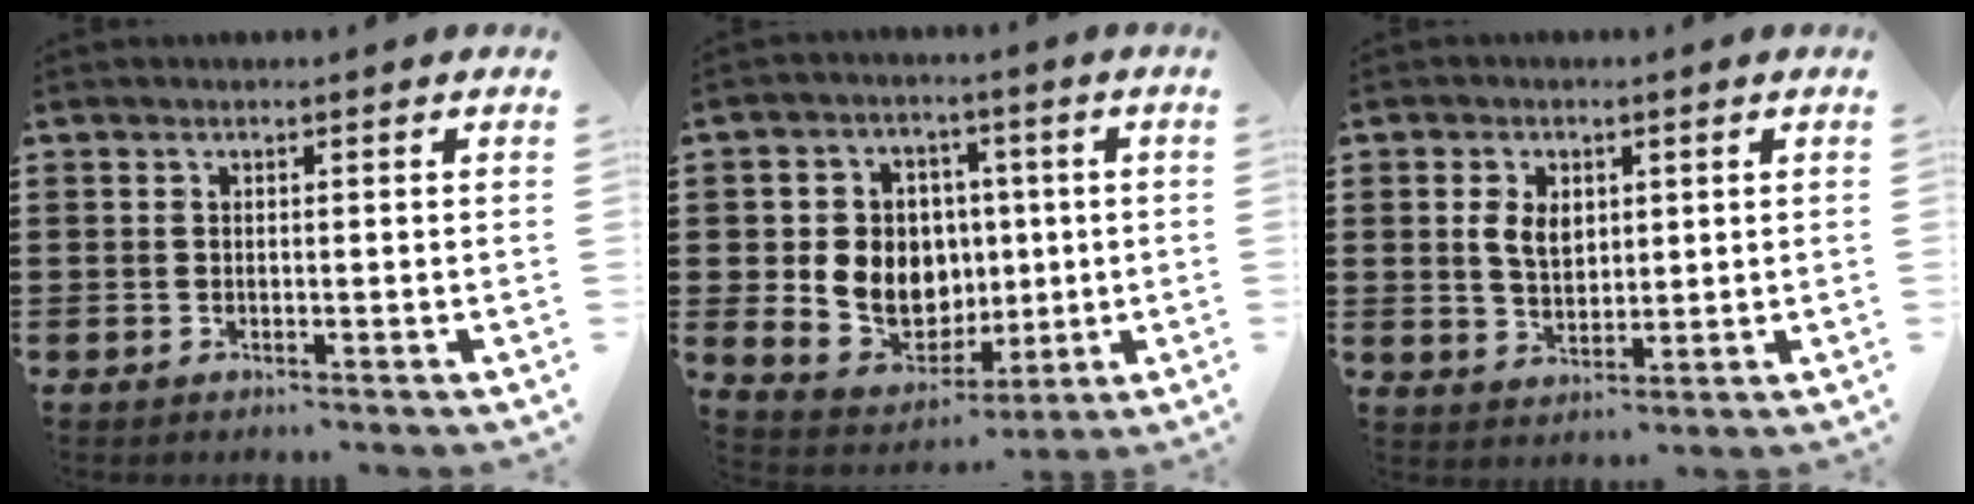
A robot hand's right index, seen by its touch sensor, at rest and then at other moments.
{"total": 9.3, "force": [0.5, 8.5, 3.7], "torque": [-0.094, 0.010, 0.020]}
{"total": 4.6, "force": [1.1, 3.1, 3.2], "torque": [-0.064, 0.008, 0.018]}